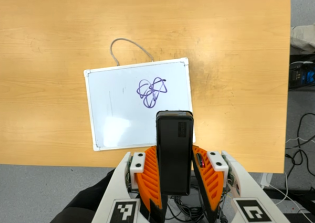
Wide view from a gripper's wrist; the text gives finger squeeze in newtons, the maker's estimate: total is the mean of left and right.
{"total": 3.6, "left": 2.2, "right": 5.1}